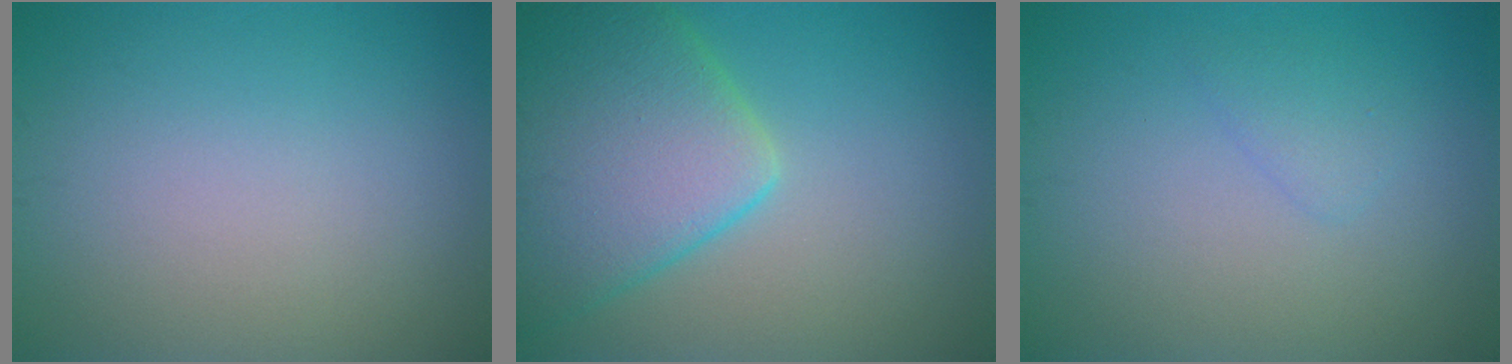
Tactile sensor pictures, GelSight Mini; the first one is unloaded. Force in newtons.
{"total": 9.2, "press": 9.2, "slide": 0.5}
{"total": 1.2, "press": 1.2, "slide": 0.0}